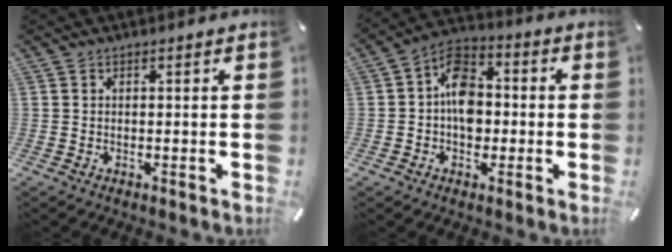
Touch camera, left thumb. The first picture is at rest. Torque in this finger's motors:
{"motor_torque": [0.05, 0.66, 0.93, -0.01, 0.07]}